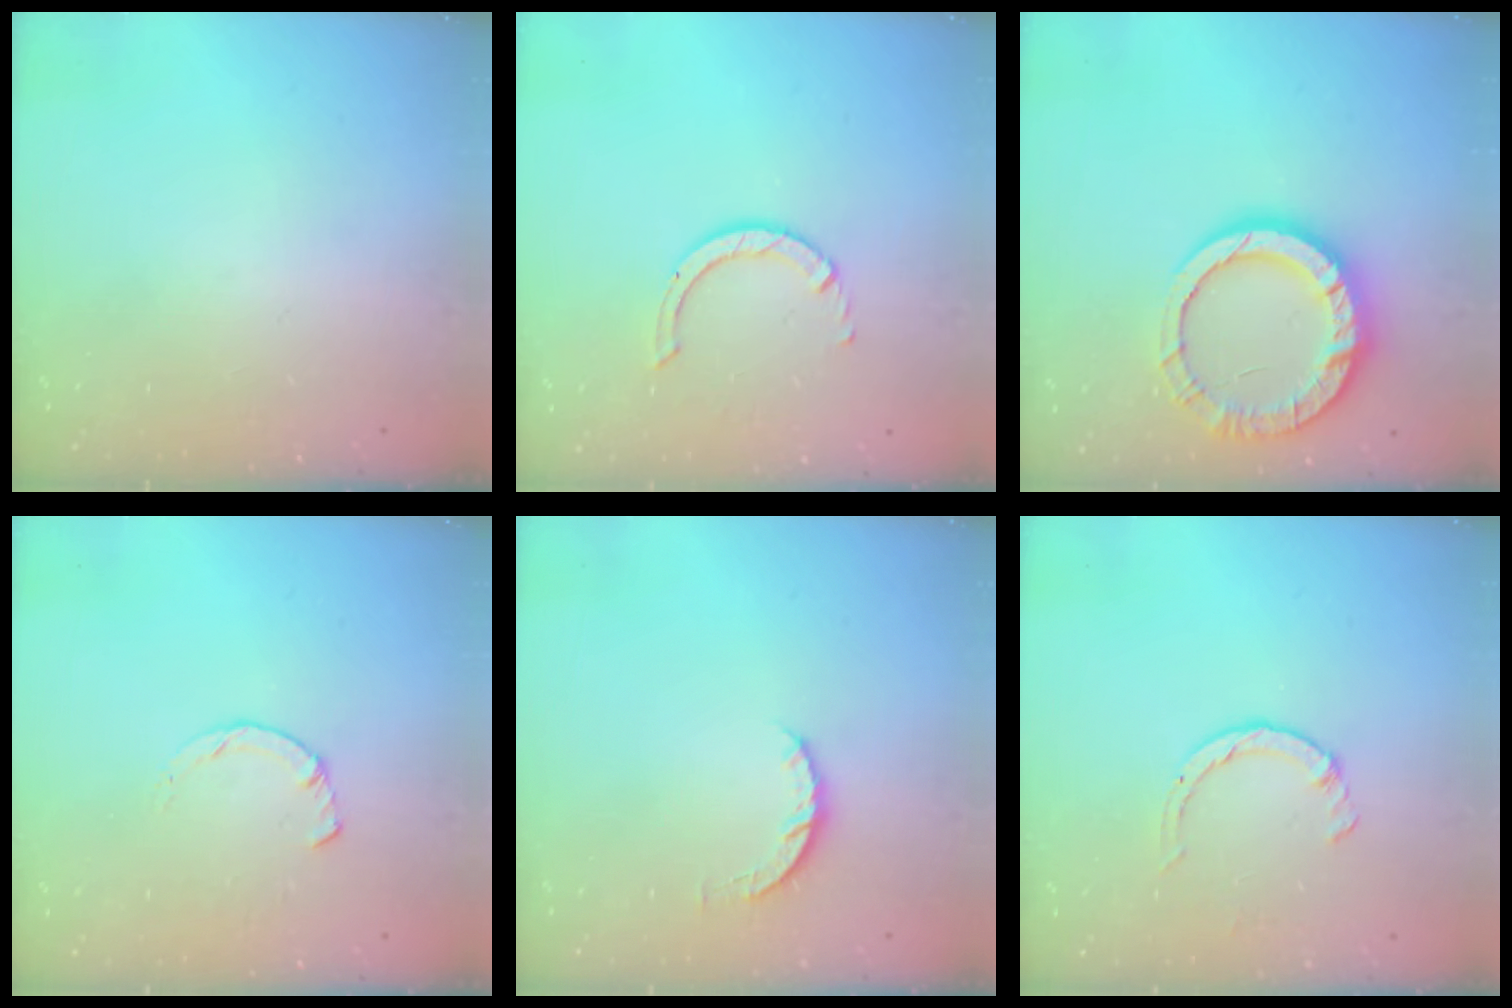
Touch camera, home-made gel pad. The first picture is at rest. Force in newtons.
{"total": 3.5, "press": 3.5, "slide": 0.6}
{"total": 14.3, "press": 14.2, "slide": 1.7}
{"total": 2.3, "press": 2.3, "slide": 0.1}
{"total": 5.0, "press": 4.9, "slide": 0.7}
{"total": 2.6, "press": 2.6, "slide": 0.4}